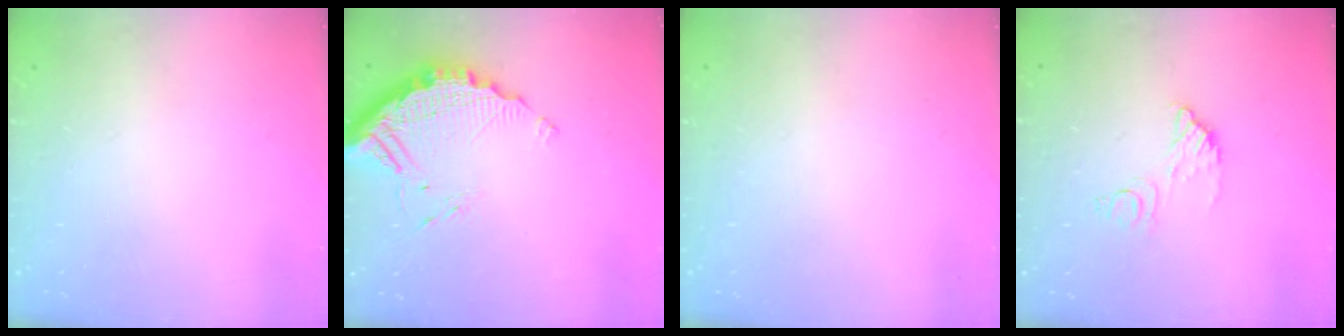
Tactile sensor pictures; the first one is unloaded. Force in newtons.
{"total": 12.7, "press": 12.7, "slide": 0.9}
{"total": 0.0}
{"total": 8.3, "press": 8.3, "slide": 0.6}